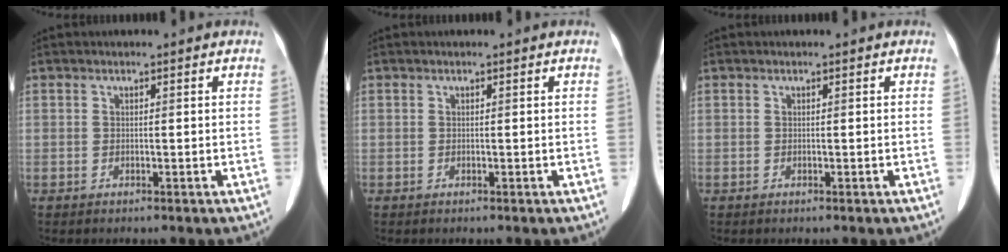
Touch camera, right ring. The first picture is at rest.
{"total": 0.0}
{"total": 0.0}